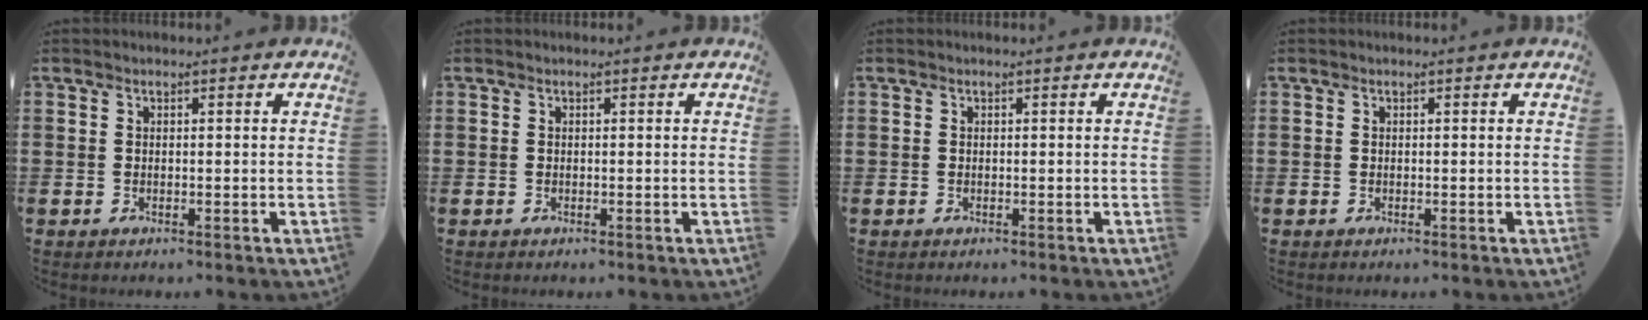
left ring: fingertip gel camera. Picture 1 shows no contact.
{"total": 0.0}
{"total": 0.0}
{"total": 0.0}